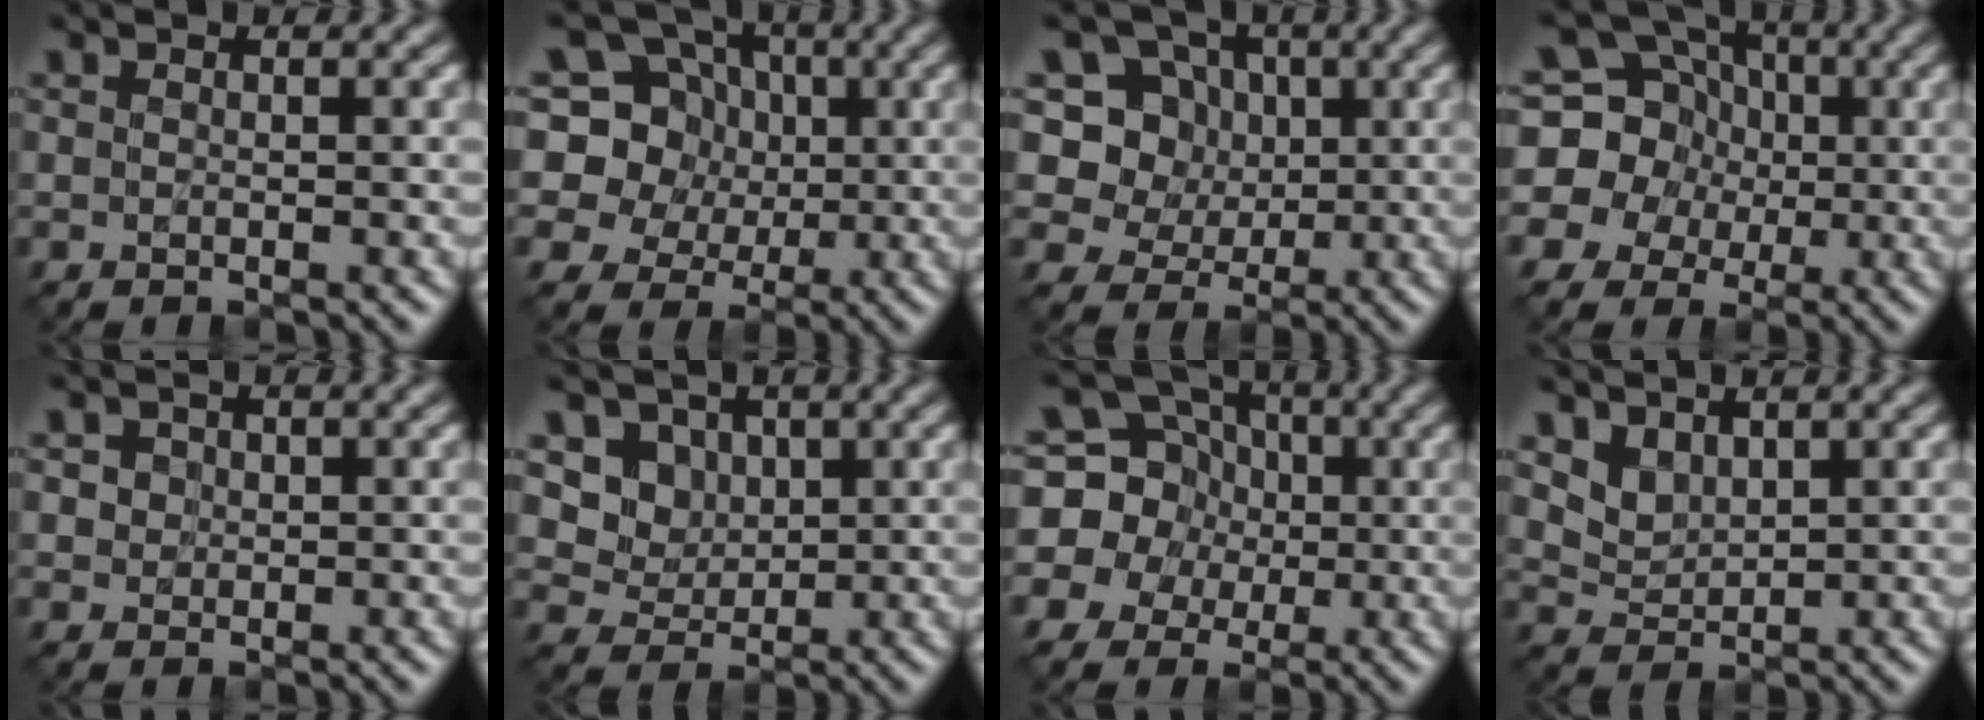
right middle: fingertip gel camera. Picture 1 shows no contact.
{"total": 10.8, "force": [3.5, 9.2, 4.3], "torque": [-0.110, 0.032, 0.050]}
{"total": 7.2, "force": [2.4, 6.2, 2.9], "torque": [-0.049, 0.007, 0.031]}
{"total": 12.7, "force": [1.9, 11.6, 4.8], "torque": [-0.124, 0.037, 0.005]}
{"total": 1.9, "force": [0.7, 1.6, 0.7], "torque": [-0.012, 0.004, 0.016]}
{"total": 4.6, "force": [1.9, 3.8, 1.6], "torque": [-0.047, -0.022, 0.047]}
{"total": 10.9, "force": [1.5, 10.1, 3.8], "torque": [-0.110, 0.042, 0.003]}
{"total": 2.6, "force": [2.0, 1.5, 0.9], "torque": [-0.028, -0.014, 0.052]}